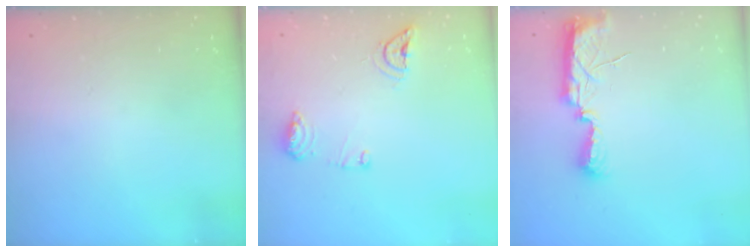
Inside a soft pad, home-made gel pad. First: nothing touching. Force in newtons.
{"total": 8.5, "press": 8.5, "slide": 0.1}
{"total": 10.0, "press": 8.9, "slide": 4.5}